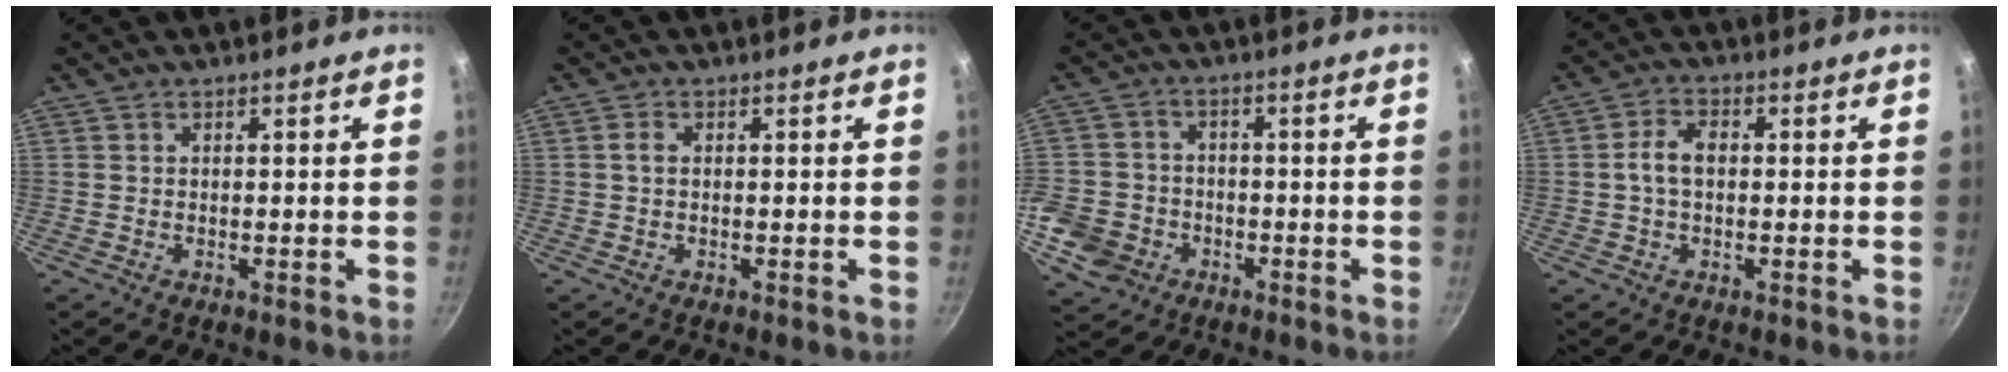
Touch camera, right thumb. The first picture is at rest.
{"total": 1.5, "force": [0.2, 1.0, 1.2], "torque": [-0.022, 0.004, 0.002]}
{"total": 10.8, "force": [-4.2, 8.9, 4.3], "torque": [-0.083, 0.030, -0.081]}
{"total": 4.8, "force": [0.1, 2.9, 3.8], "torque": [-0.074, 0.018, -0.005]}